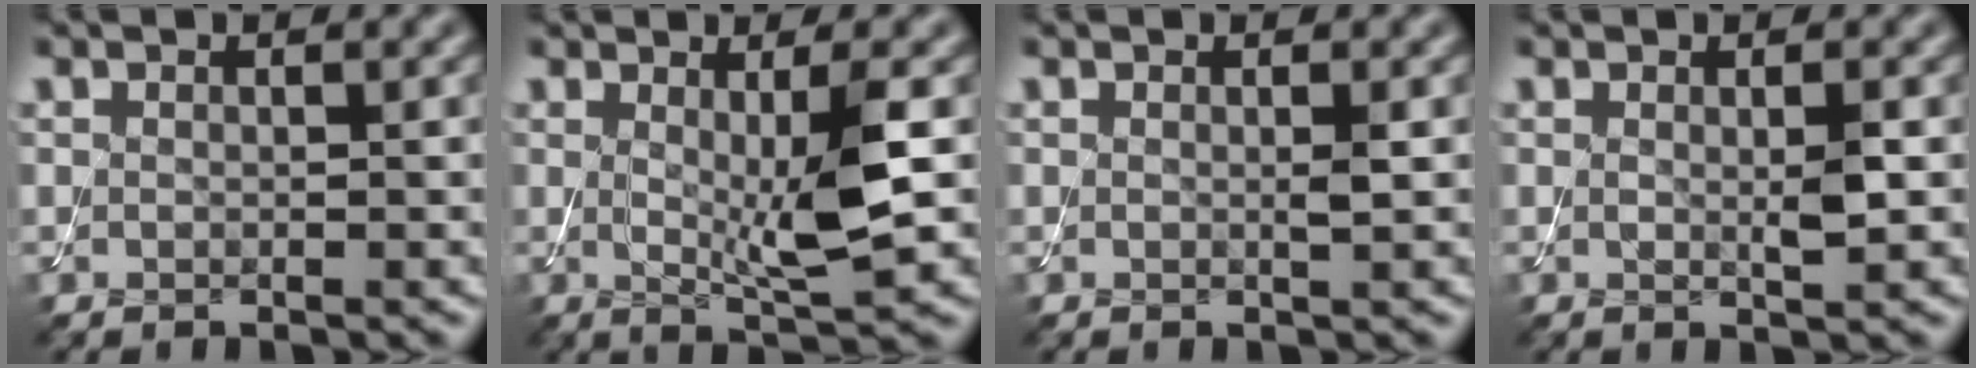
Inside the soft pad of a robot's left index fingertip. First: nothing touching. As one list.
[{"total": 4.7, "force": [0.3, 0.8, 4.6], "torque": [-0.081, -0.011, 0.009]}, {"total": 0.6, "force": [0.0, 0.0, 0.6], "torque": [-0.013, -0.001, -0.001]}, {"total": 1.5, "force": [0.1, 0.2, 1.5], "torque": [-0.027, -0.004, 0.002]}]